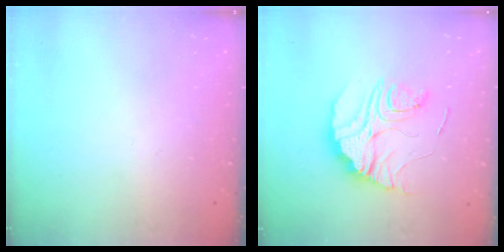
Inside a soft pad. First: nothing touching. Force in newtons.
{"total": 17.5, "press": 17.5, "slide": 1.0}